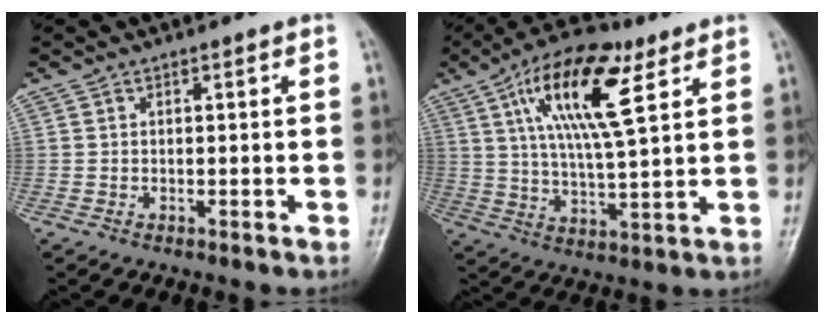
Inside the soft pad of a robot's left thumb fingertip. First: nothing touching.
{"total": 15.7, "force": [6.8, 5.0, 13.2], "torque": [-0.223, -0.013, 0.116]}